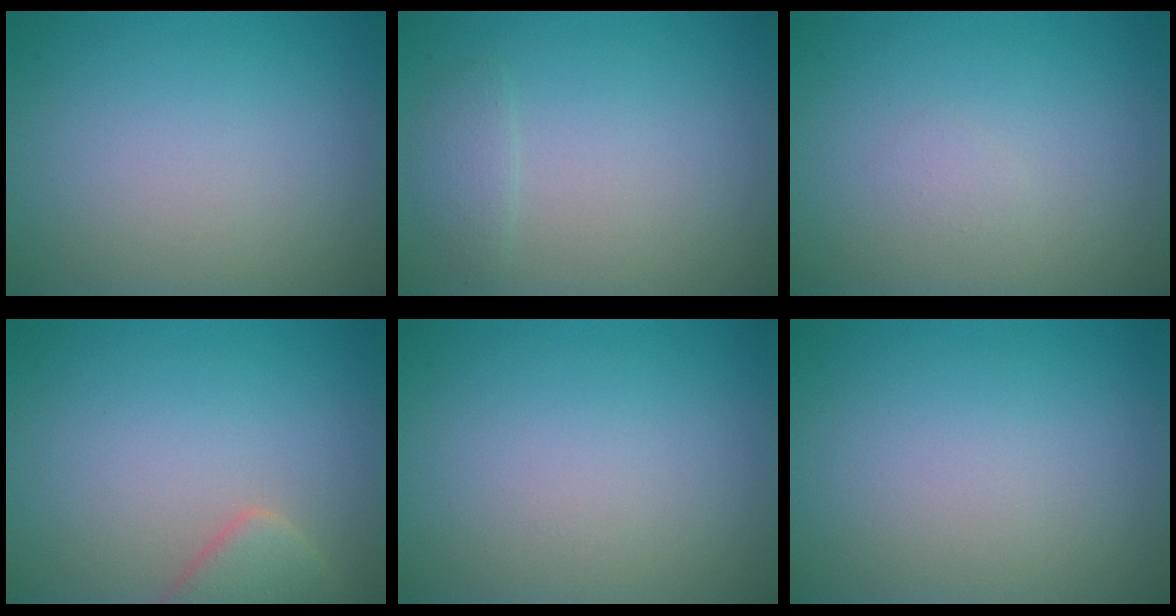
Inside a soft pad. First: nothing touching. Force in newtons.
{"total": 1.1, "press": 1.1, "slide": 0.0}
{"total": 0.6, "press": 0.6, "slide": 0.0}
{"total": 2.9, "press": 2.8, "slide": 0.3}
{"total": 0.0}
{"total": 0.0}